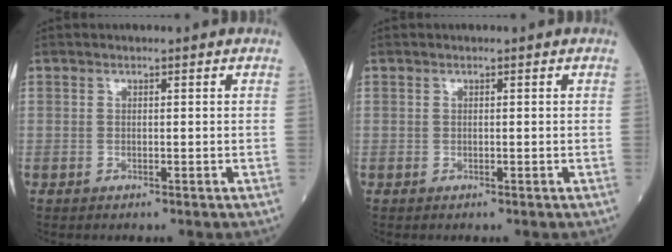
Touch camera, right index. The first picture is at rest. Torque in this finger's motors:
{"motor_torque": [0.17, -0.11, 0.00, 0.00]}